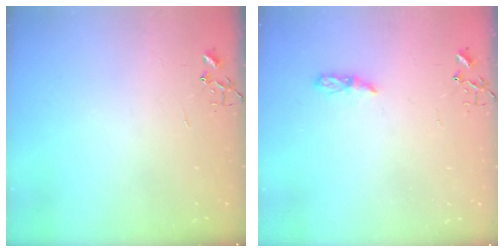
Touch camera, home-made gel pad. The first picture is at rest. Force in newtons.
{"total": 5.0, "press": 4.9, "slide": 0.5}